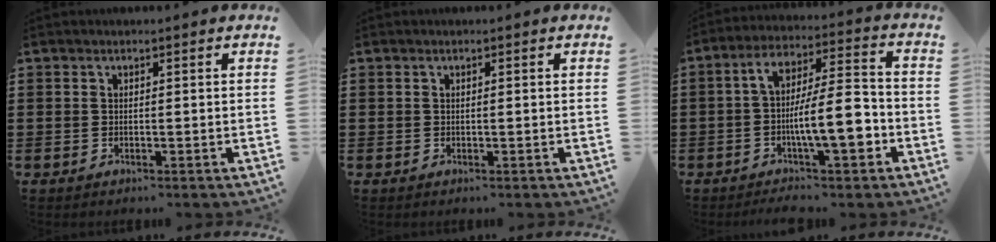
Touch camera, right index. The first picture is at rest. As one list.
[{"total": 0.0}, {"total": 13.4, "force": [-3.8, 4.5, 12.0], "torque": [-0.204, 0.009, -0.065]}]